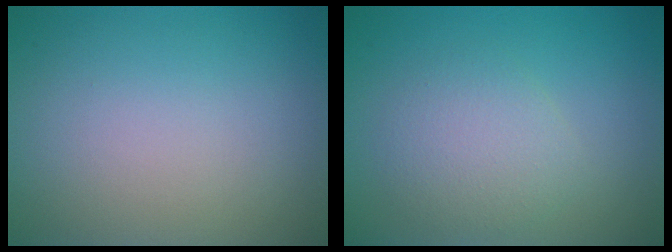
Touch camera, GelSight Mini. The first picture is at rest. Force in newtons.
{"total": 3.0, "press": 3.0, "slide": 0.0}